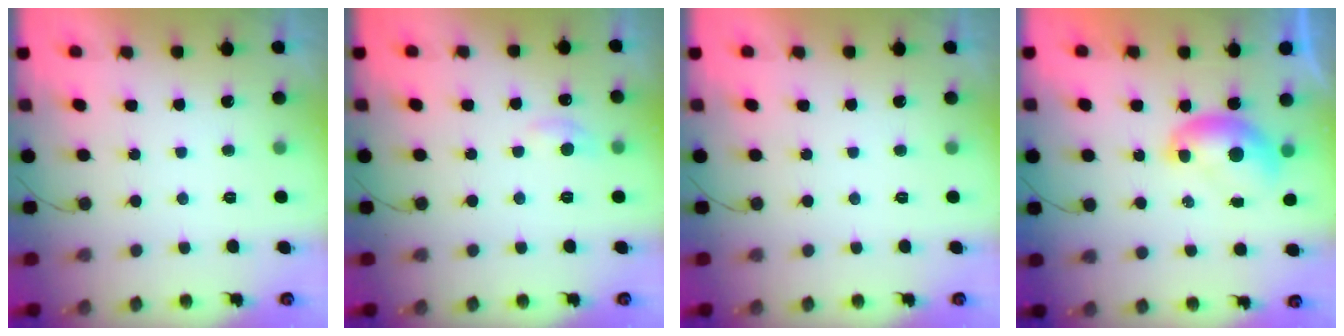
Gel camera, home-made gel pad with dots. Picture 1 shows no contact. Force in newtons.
{"total": 6.8, "press": 6.7, "slide": 0.9}
{"total": 0.0}
{"total": 7.0, "press": 7.0, "slide": 0.3}